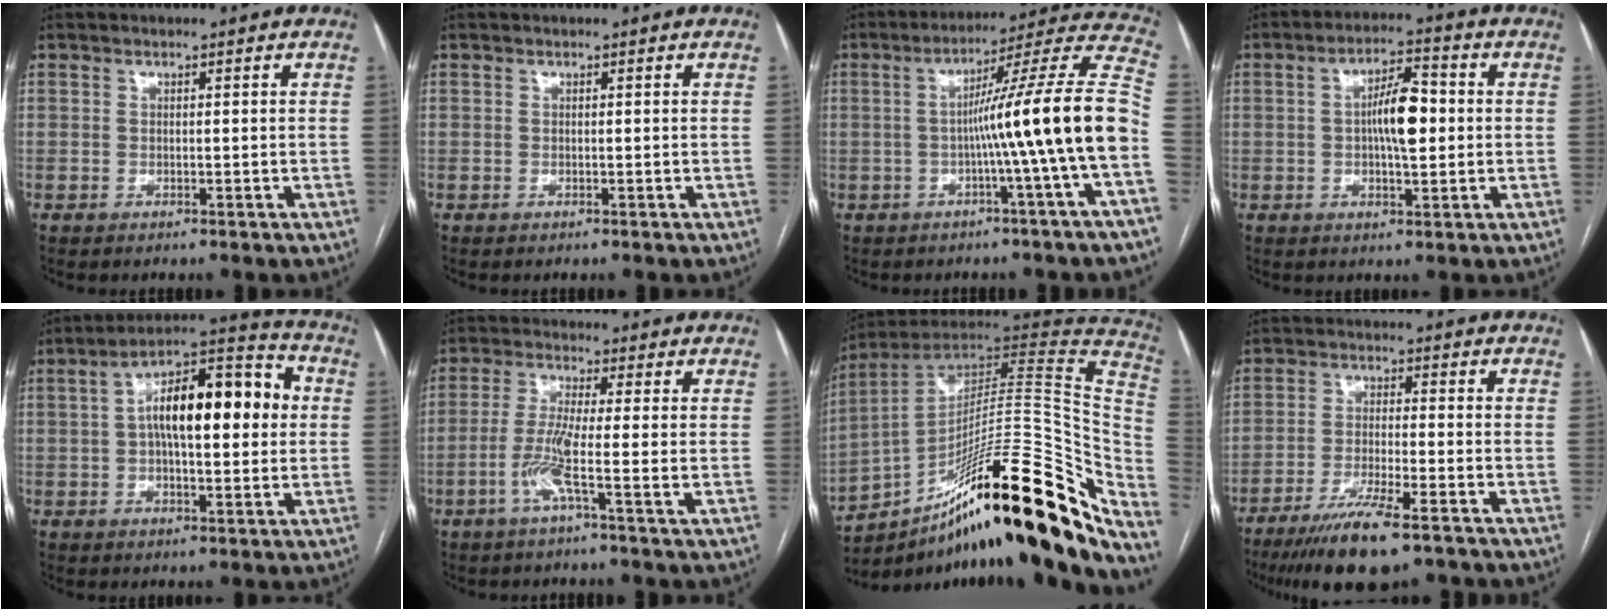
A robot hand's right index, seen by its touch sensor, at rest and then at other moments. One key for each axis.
{"total": 0.0}
{"total": 16.5, "fx": -3.0, "fy": -2.7, "fz": 16.0, "tx": -0.220, "ty": 0.024, "tz": -0.057}
{"total": 7.5, "fx": 0.2, "fy": 1.9, "fz": 7.2, "tx": -0.130, "ty": 0.014, "tz": 0.002}
{"total": 16.1, "fx": 1.9, "fy": 5.2, "fz": 15.1, "tx": -0.243, "ty": 0.040, "tz": 0.024}
{"total": 6.0, "fx": -1.8, "fy": -0.8, "fz": 5.7, "tx": -0.116, "ty": -0.010, "tz": -0.041}
{"total": 35.7, "fx": -20.2, "fy": 5.2, "fz": 29.0, "tx": -0.312, "ty": 0.015, "tz": -0.309}
{"total": 10.9, "fx": -7.8, "fy": 0.8, "fz": 7.6, "tx": -0.132, "ty": -0.028, "tz": -0.131}